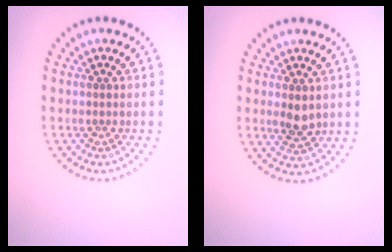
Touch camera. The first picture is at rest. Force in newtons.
{"total": 2.1, "press": 2.0, "slide": 0.5}